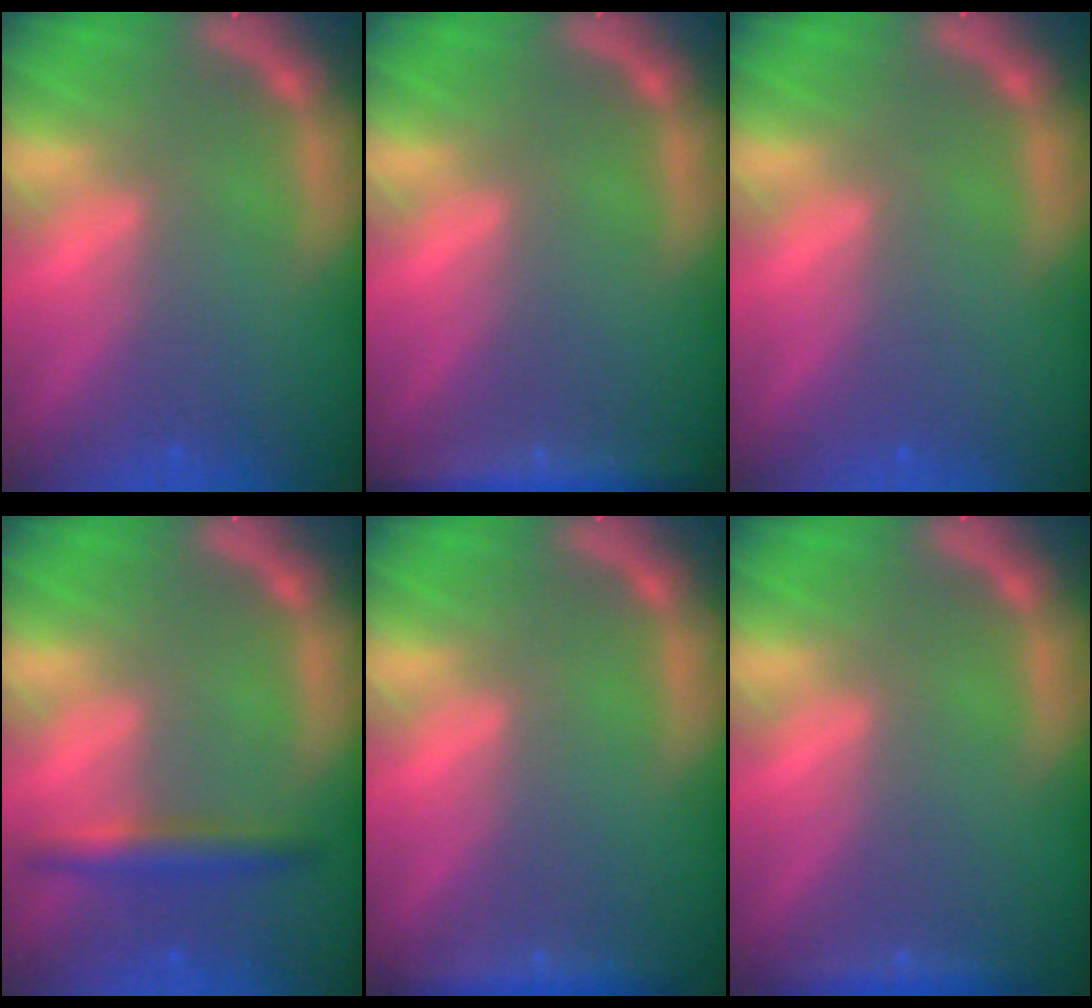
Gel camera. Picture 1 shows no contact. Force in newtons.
{"total": 4.5}
{"total": 0.0}
{"total": 3.0}
{"total": 2.4}
{"total": 1.9}